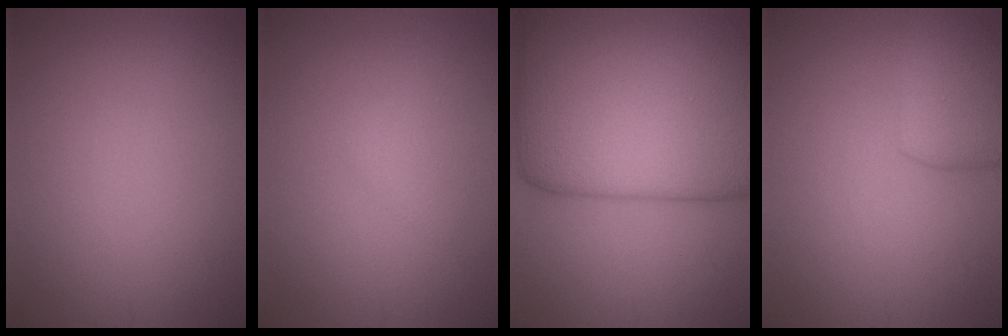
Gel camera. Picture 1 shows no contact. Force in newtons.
{"total": 1.2, "press": 1.2, "slide": 0.1}
{"total": 17.0, "press": 17.0, "slide": 0.5}
{"total": 4.1, "press": 4.1, "slide": 0.1}